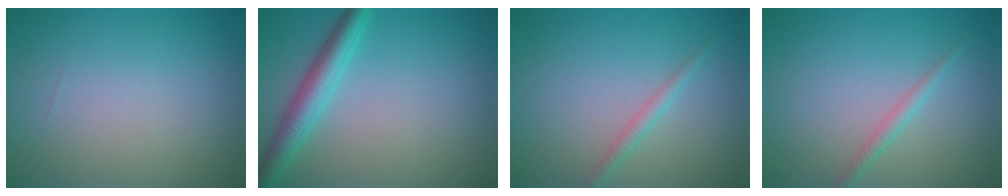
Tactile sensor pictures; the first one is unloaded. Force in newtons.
{"total": 3.8, "press": 3.8, "slide": 0.1}
{"total": 1.3, "press": 1.3, "slide": 0.1}
{"total": 1.3, "press": 1.3, "slide": 0.1}